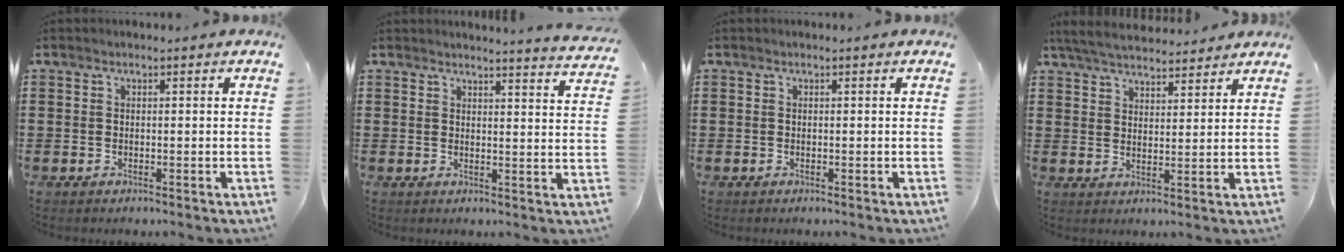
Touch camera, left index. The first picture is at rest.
{"total": 3.2, "force": [3.1, -0.8, 0.3], "torque": [-0.008, -0.021, 0.053]}
{"total": 0.0}
{"total": 5.3, "force": [5.0, 0.8, 1.4], "torque": [-0.045, -0.016, 0.091]}